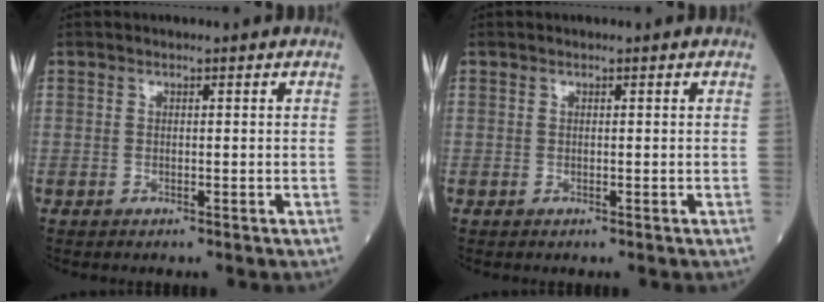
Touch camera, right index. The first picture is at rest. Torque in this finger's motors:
{"motor_torque": [0.00, 0.00, 0.00, 0.00]}